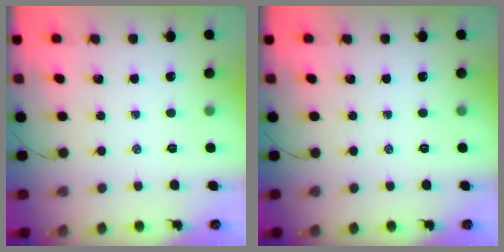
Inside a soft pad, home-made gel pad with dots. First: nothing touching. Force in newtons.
{"total": 0.0}